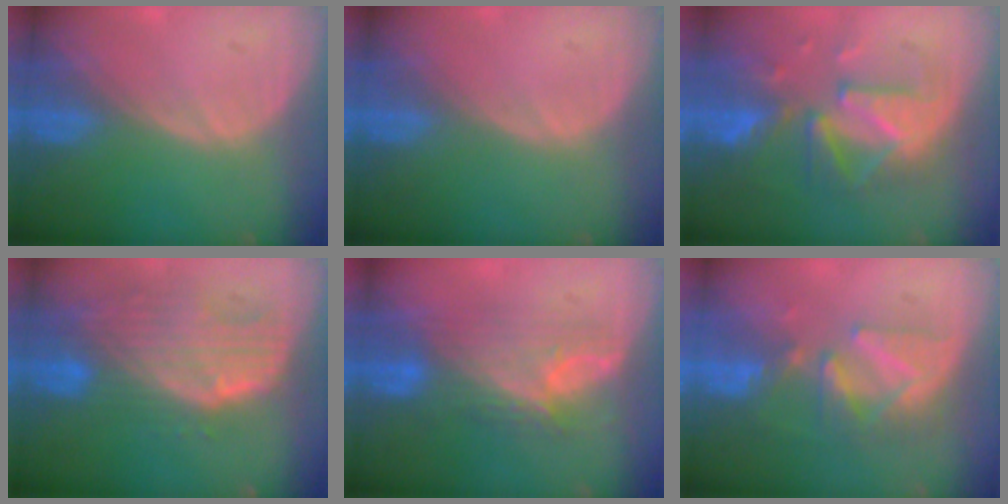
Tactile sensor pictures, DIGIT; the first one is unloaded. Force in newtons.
{"total": 0.0}
{"total": 9.6, "press": 9.0, "slide": 3.4}
{"total": 10.5, "press": 9.0, "slide": 5.3}
{"total": 7.3, "press": 7.1, "slide": 1.5}
{"total": 8.2, "press": 7.4, "slide": 3.5}